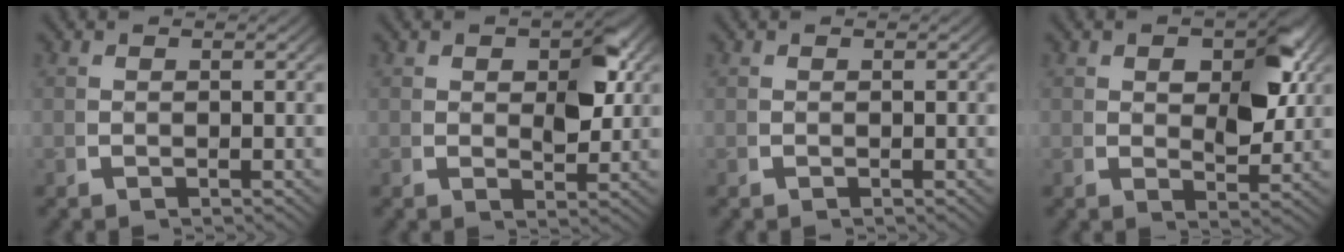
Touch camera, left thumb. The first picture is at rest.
{"total": 3.8, "force": [1.3, 1.6, 3.2], "torque": [-0.028, 0.007, 0.019]}
{"total": 0.0}
{"total": 5.1, "force": [1.6, 2.3, 4.2], "torque": [-0.048, 0.001, 0.026]}